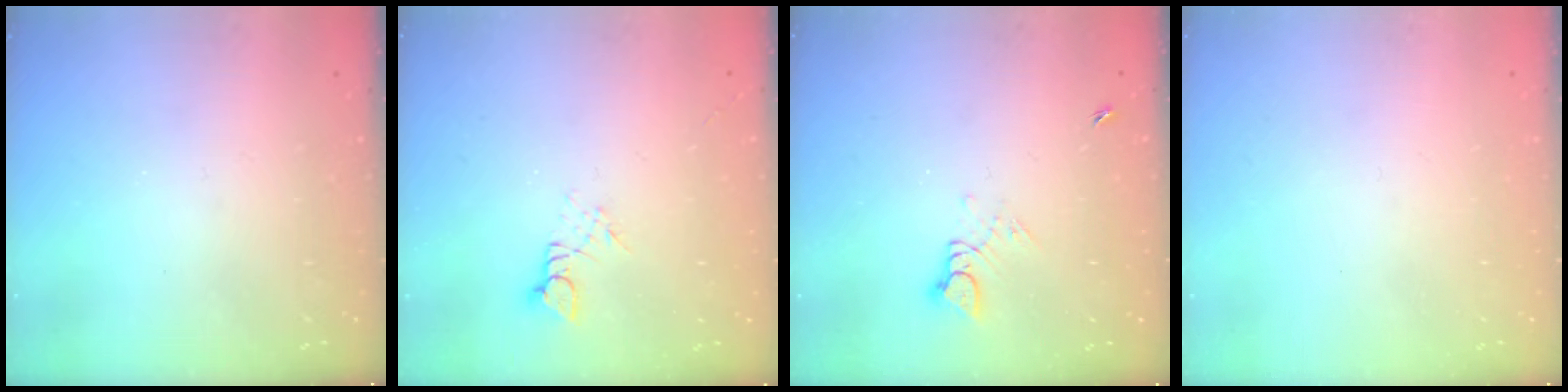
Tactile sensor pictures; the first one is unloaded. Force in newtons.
{"total": 3.0, "press": 3.0, "slide": 0.3}
{"total": 3.6, "press": 3.6, "slide": 0.3}
{"total": 0.0}